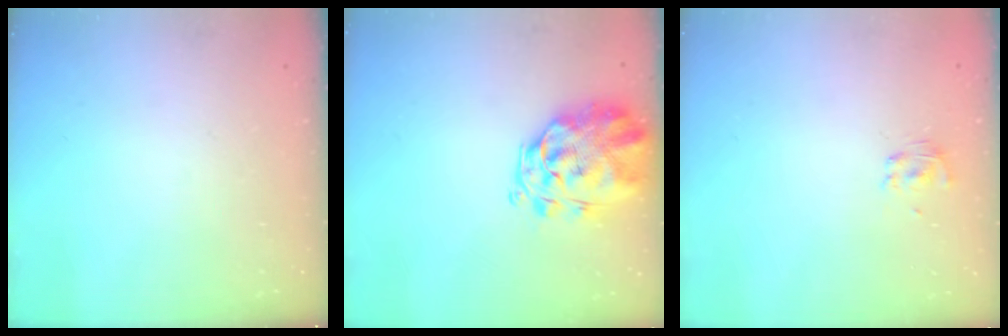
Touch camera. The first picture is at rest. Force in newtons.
{"total": 3.9, "press": 3.7, "slide": 1.2}
{"total": 2.3, "press": 2.1, "slide": 0.9}